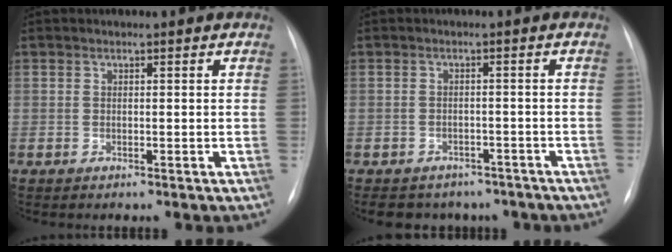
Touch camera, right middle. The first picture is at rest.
{"total": 8.9, "force": [-7.2, 5.0, 1.9], "torque": [-0.021, 0.008, -0.076]}